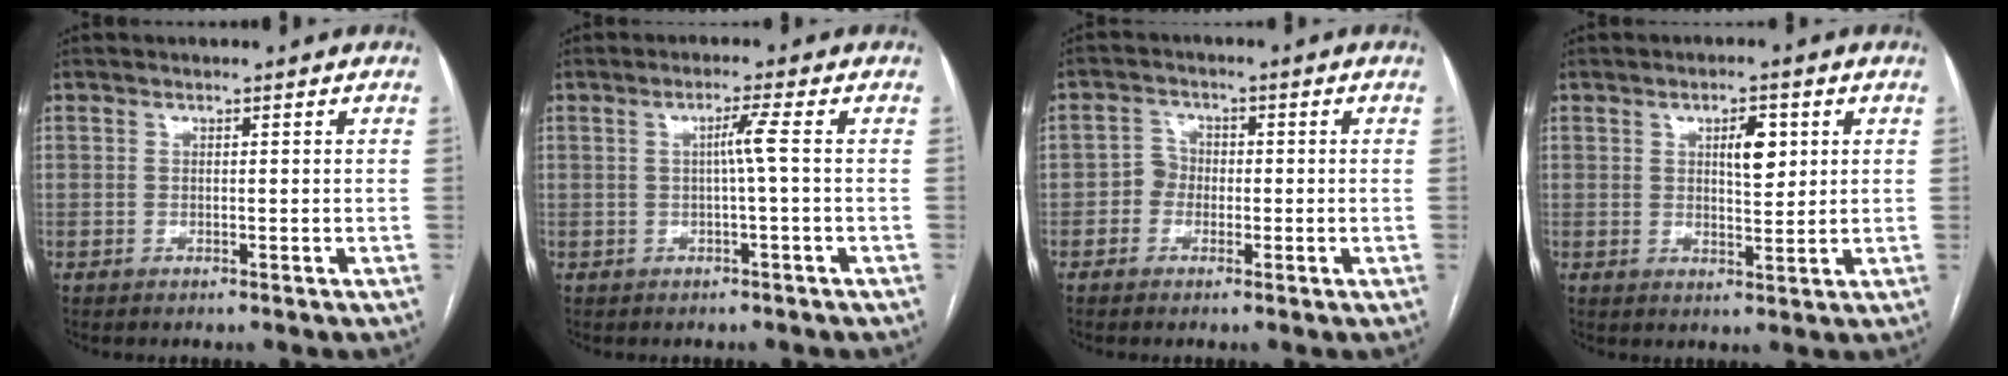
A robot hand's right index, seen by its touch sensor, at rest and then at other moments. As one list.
[{"total": 2.5, "force": [-0.1, -0.9, 2.4], "torque": [-0.043, 0.002, 0.001]}, {"total": 2.7, "force": [-0.7, 2.5, 0.7], "torque": [-0.004, 0.010, -0.018]}, {"total": 4.5, "force": [1.6, 1.6, 3.9], "torque": [-0.064, 0.001, 0.026]}]